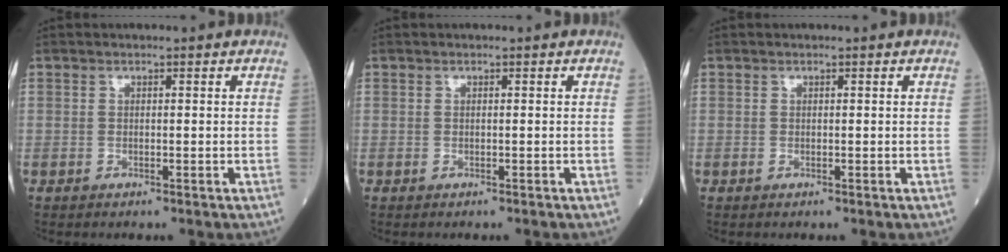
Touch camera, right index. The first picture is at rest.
{"total": 0.0}
{"total": 0.0}